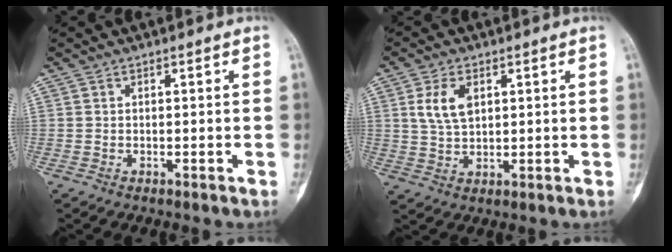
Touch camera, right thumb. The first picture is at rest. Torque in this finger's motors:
{"motor_torque": [0.53, 0.80, 1.29, 0.27, 0.35]}